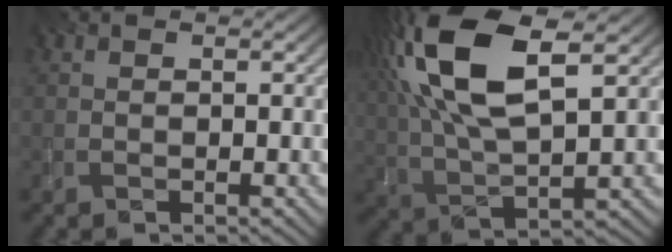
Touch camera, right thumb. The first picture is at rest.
{"total": 15.6, "force": [6.1, 6.3, 12.9], "torque": [-0.299, 0.023, 0.112]}